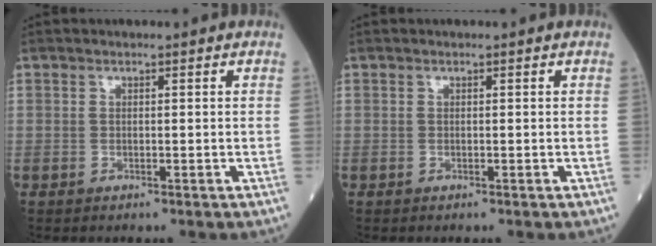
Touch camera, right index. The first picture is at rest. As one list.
[{"total": 0.0}]